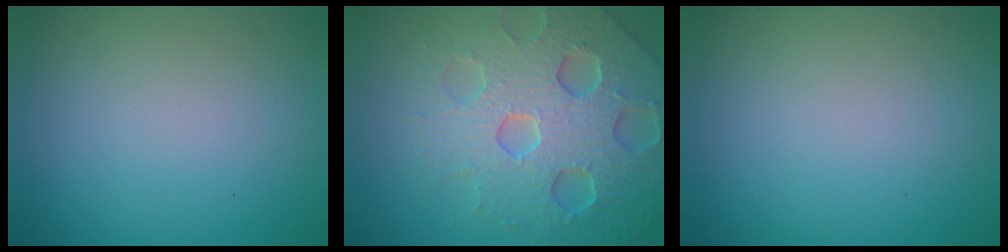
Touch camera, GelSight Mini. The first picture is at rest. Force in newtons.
{"total": 7.3, "press": 7.2, "slide": 1.6}
{"total": 0.0}